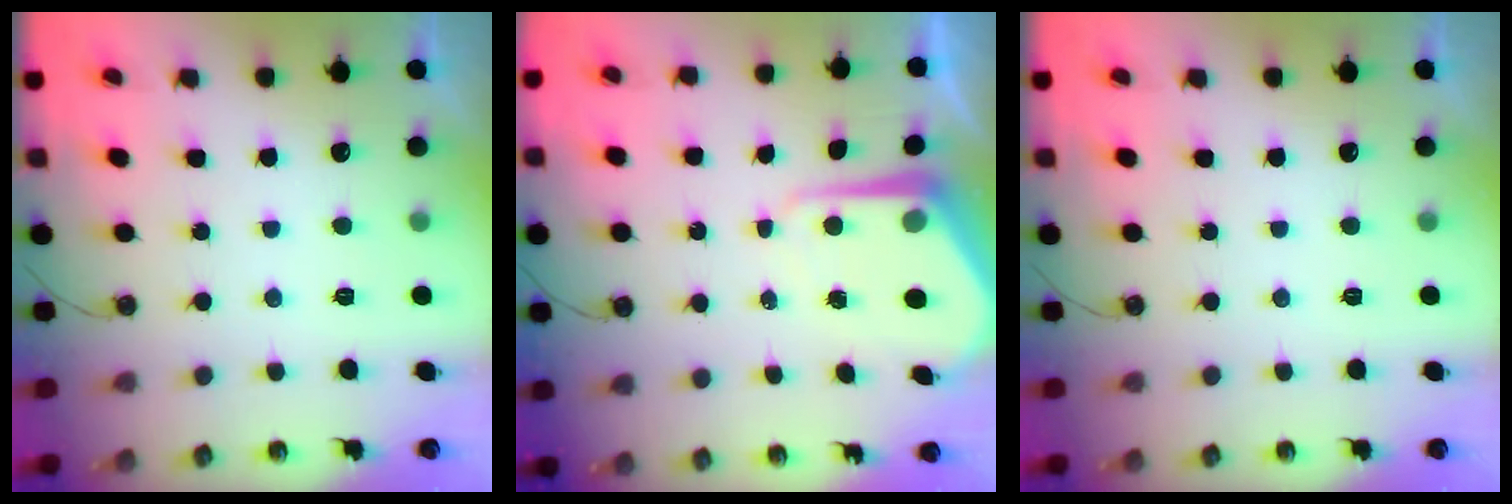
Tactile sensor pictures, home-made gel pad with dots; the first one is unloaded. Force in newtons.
{"total": 7.3, "press": 7.2, "slide": 0.7}
{"total": 0.0}